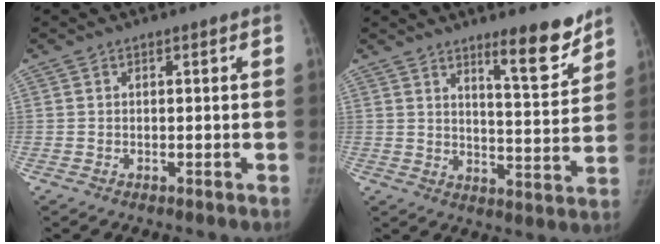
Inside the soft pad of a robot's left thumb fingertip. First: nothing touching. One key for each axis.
{"total": 10.1, "fx": 7.5, "fy": 1.9, "fz": 6.5, "tx": -0.073, "ty": -0.064, "tz": 0.116}